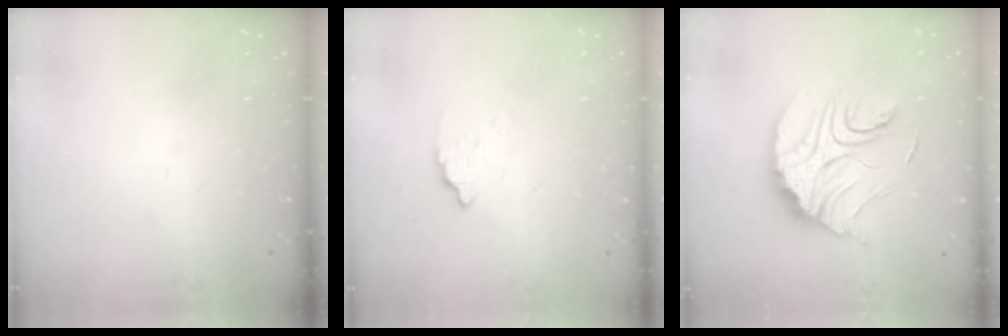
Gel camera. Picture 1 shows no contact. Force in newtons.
{"total": 3.0, "press": 3.0, "slide": 0.1}
{"total": 15.8, "press": 15.8, "slide": 1.3}